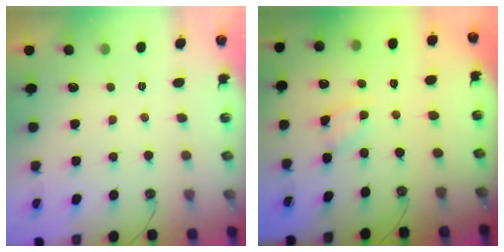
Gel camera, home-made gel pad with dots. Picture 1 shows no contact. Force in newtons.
{"total": 3.9, "press": 3.8, "slide": 0.5}